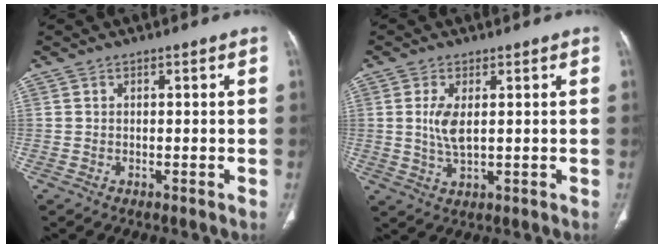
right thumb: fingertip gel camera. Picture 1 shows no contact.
{"total": 5.0, "force": [0.9, 2.1, 4.5], "torque": [-0.097, -0.011, 0.023]}